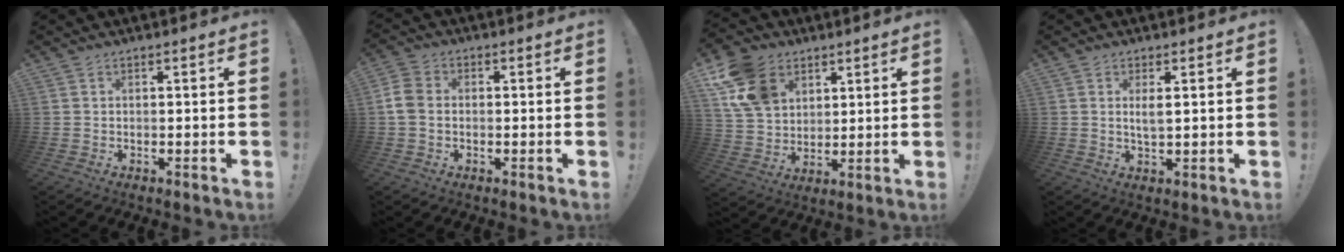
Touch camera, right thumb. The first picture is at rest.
{"total": 6.1, "force": [-0.6, 4.6, 4.0], "torque": [-0.099, 0.010, -0.007]}
{"total": 15.2, "force": [7.1, 11.3, 7.4], "torque": [-0.132, -0.028, 0.142]}
{"total": 3.1, "force": [1.1, 0.7, 2.8], "torque": [-0.040, -0.009, 0.015]}